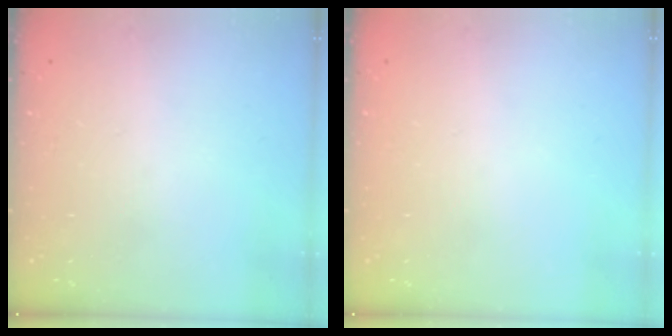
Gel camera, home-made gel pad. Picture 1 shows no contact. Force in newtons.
{"total": 0.0}